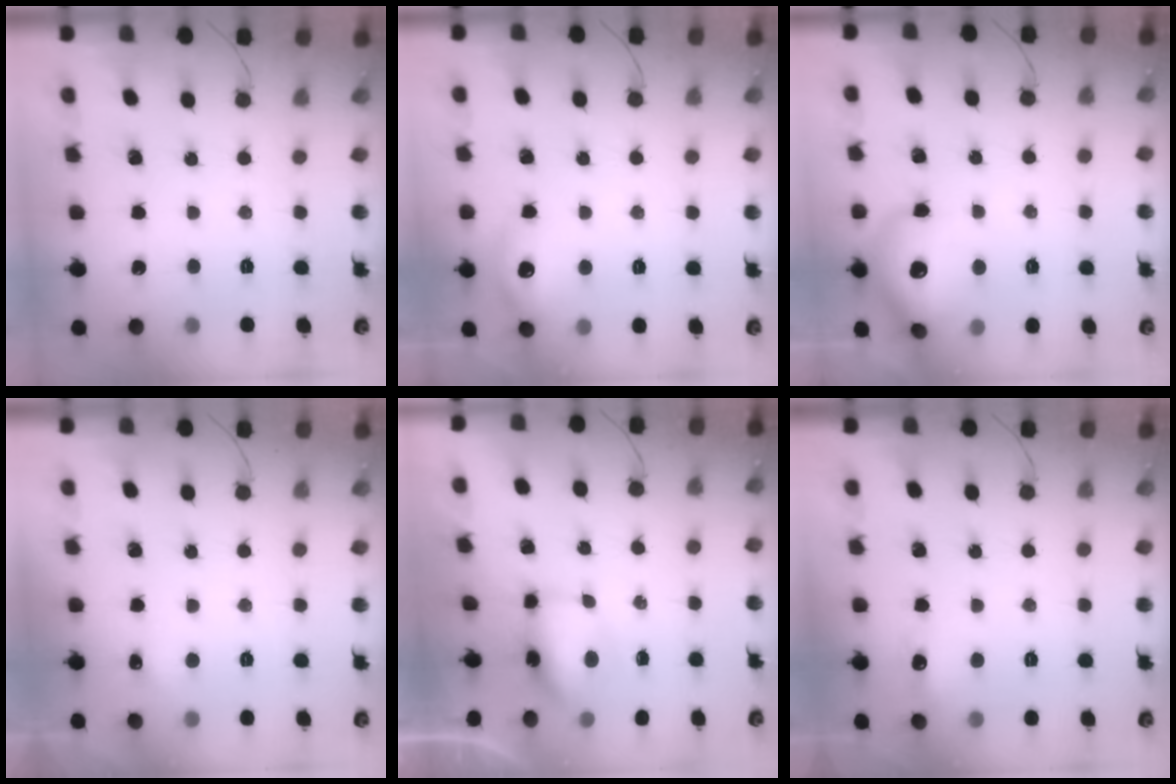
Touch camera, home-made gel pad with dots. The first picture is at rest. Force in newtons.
{"total": 9.2, "press": 9.2, "slide": 1.3}
{"total": 18.3, "press": 17.5, "slide": 5.6}
{"total": 4.3, "press": 4.2, "slide": 1.0}
{"total": 7.4, "press": 7.3, "slide": 1.6}
{"total": 6.8, "press": 6.6, "slide": 1.3}